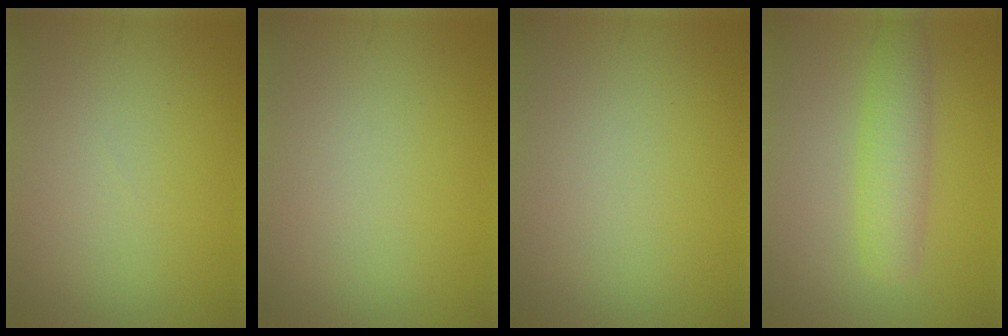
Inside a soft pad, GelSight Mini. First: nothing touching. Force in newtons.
{"total": 0.0}
{"total": 0.0}
{"total": 3.5, "press": 3.5, "slide": 0.1}